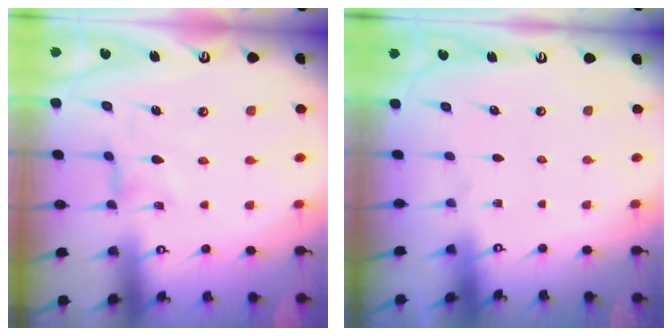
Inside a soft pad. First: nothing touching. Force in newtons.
{"total": 0.0}